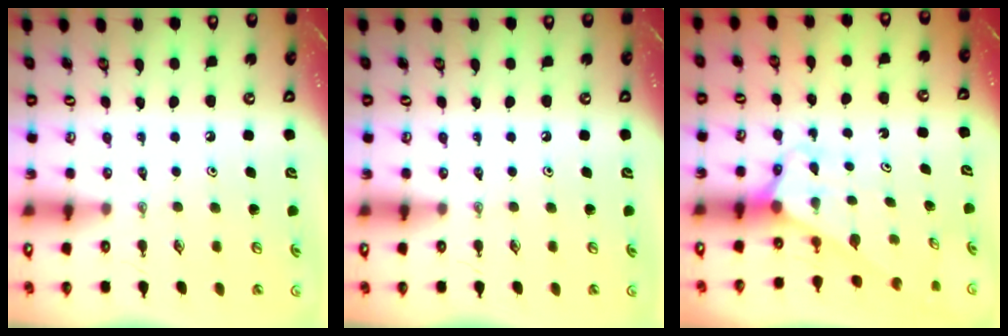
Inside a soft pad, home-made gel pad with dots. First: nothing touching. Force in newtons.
{"total": 0.0}
{"total": 2.6, "press": 2.6, "slide": 0.1}